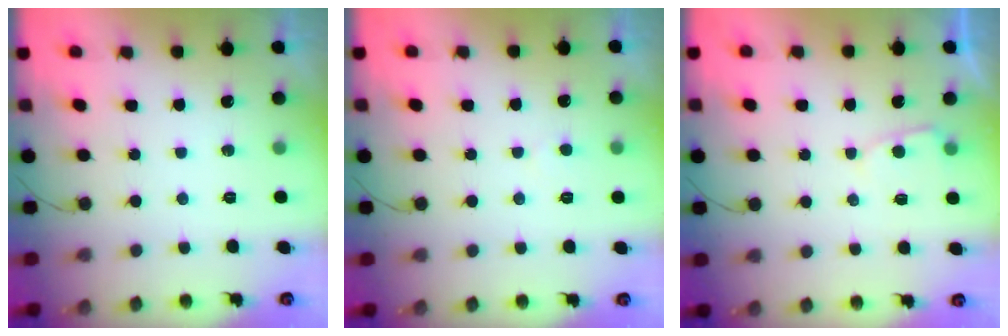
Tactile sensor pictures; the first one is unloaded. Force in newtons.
{"total": 2.2, "press": 2.2, "slide": 0.2}
{"total": 3.0, "press": 2.9, "slide": 0.3}